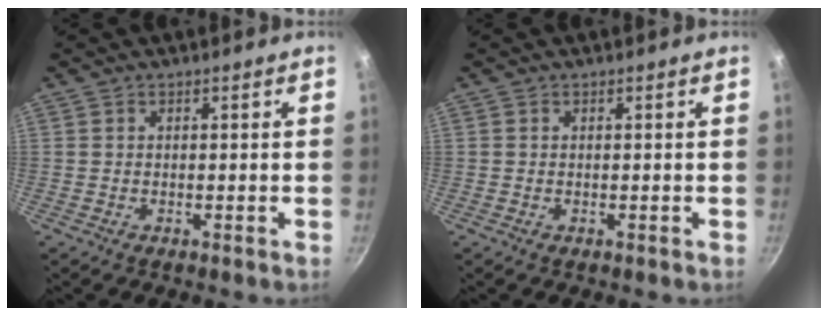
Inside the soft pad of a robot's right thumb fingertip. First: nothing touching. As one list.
[{"total": 0.0}]